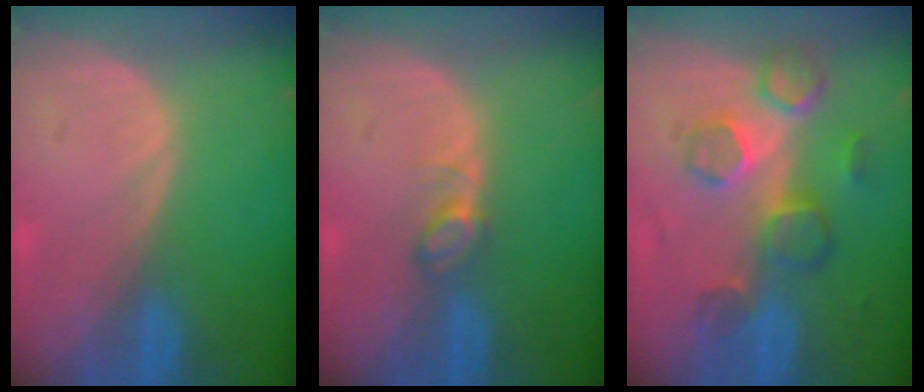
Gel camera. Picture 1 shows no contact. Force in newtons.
{"total": 2.5, "press": 2.4, "slide": 0.3}
{"total": 8.6, "press": 7.5, "slide": 4.2}